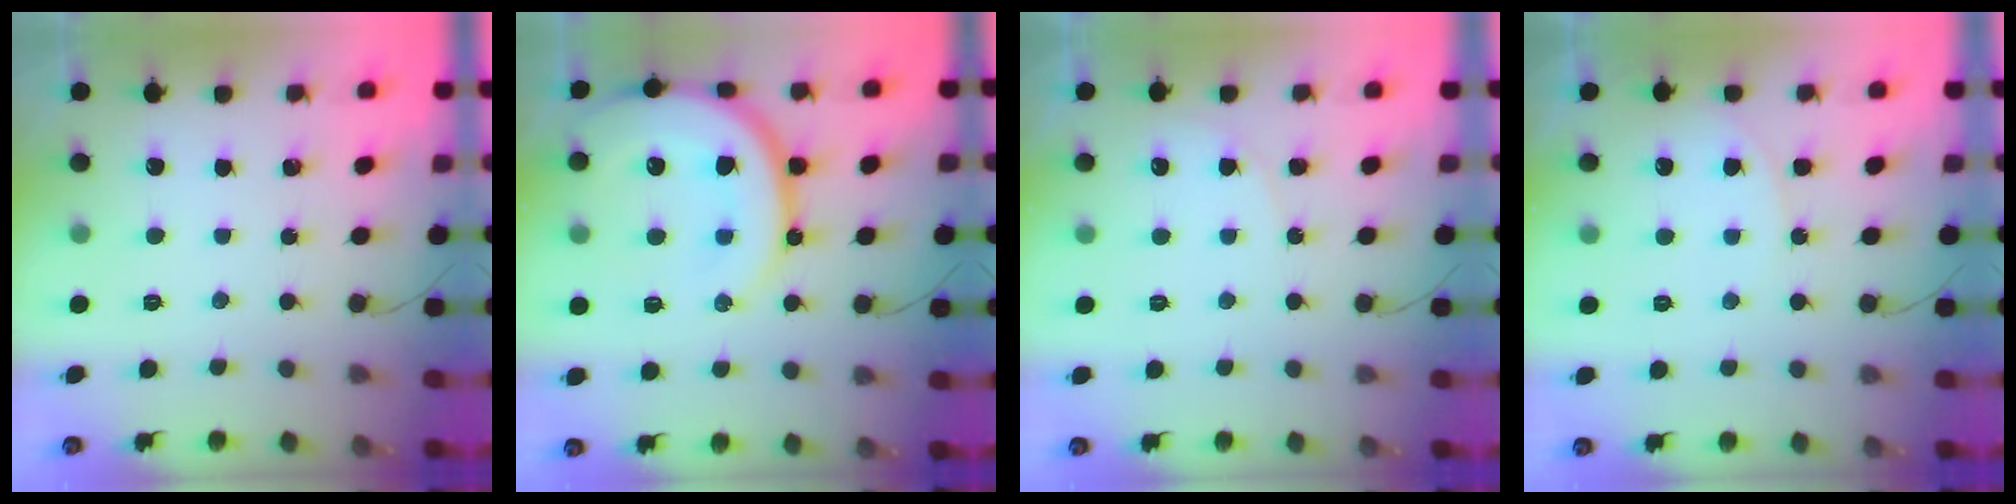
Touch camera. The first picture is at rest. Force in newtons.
{"total": 21.2, "press": 21.1, "slide": 1.9}
{"total": 3.8, "press": 3.7, "slide": 0.5}
{"total": 5.7, "press": 5.7, "slide": 0.4}